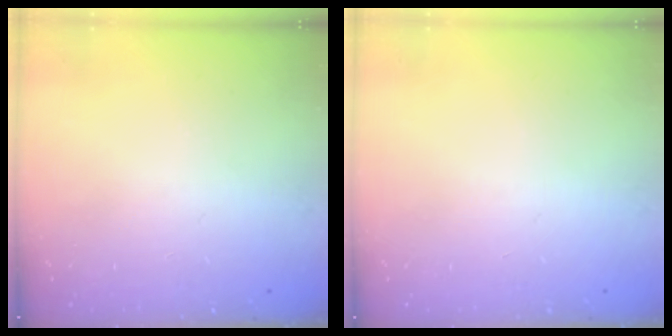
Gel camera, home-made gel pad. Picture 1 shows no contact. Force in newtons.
{"total": 0.0}